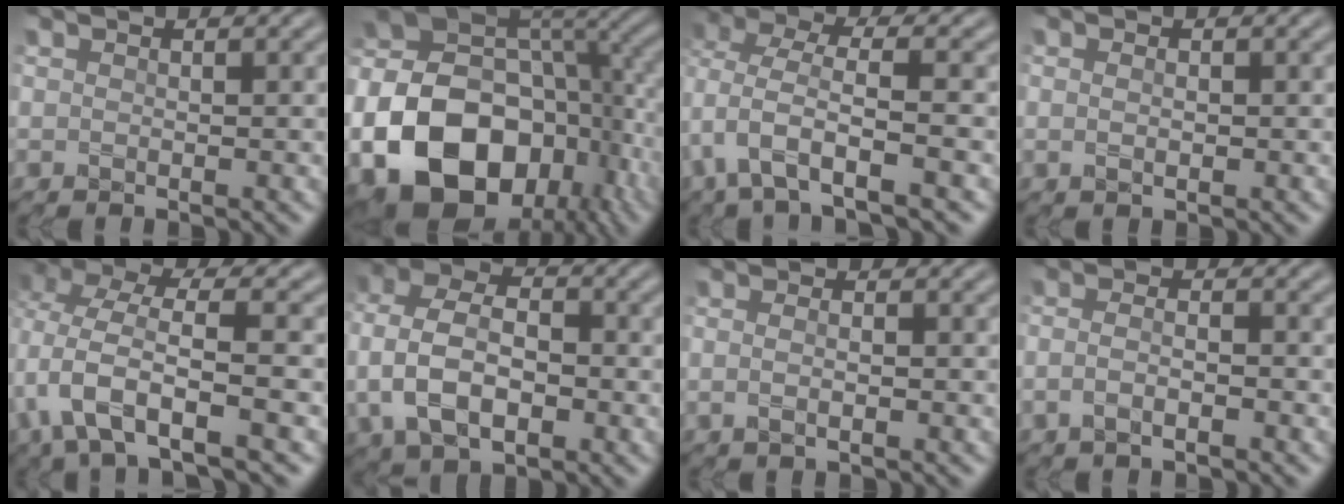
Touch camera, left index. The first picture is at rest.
{"total": 17.5, "force": [-6.1, 12.4, 10.8], "torque": [-0.225, -0.025, -0.102]}
{"total": 5.4, "force": [-1.6, 2.2, 4.7], "torque": [-0.100, 0.000, -0.037]}
{"total": 0.9, "force": [0.1, 0.4, 0.8], "torque": [-0.018, 0.000, 0.002]}
{"total": 6.8, "force": [-1.2, 2.5, 6.2], "torque": [-0.132, 0.001, -0.033]}
{"total": 7.8, "force": [-1.1, 5.3, 5.6], "torque": [-0.122, 0.006, -0.033]}
{"total": 1.9, "force": [-0.1, 0.9, 1.7], "torque": [-0.014, -0.005, -0.010]}
{"total": 2.2, "force": [-0.9, 0.8, 1.8], "torque": [-0.035, 0.000, -0.020]}